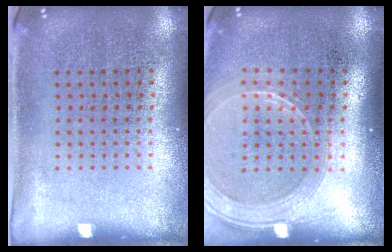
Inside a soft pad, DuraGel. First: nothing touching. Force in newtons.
{"total": 2.0, "press": 1.8, "slide": 0.9}